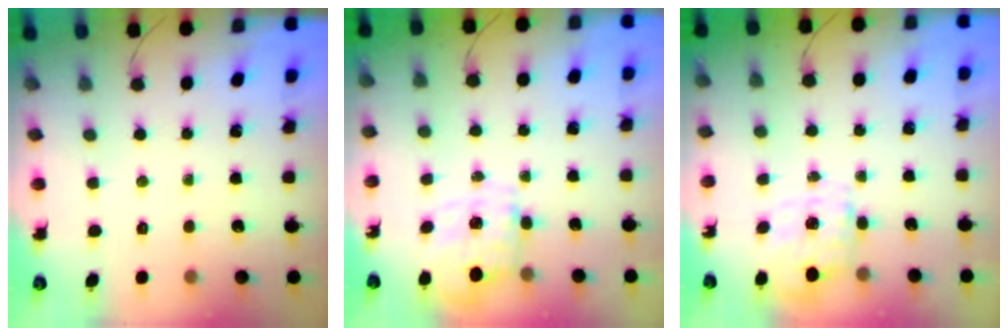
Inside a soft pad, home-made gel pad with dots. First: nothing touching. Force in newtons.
{"total": 2.7, "press": 2.5, "slide": 1.1}
{"total": 3.9, "press": 3.9, "slide": 0.8}